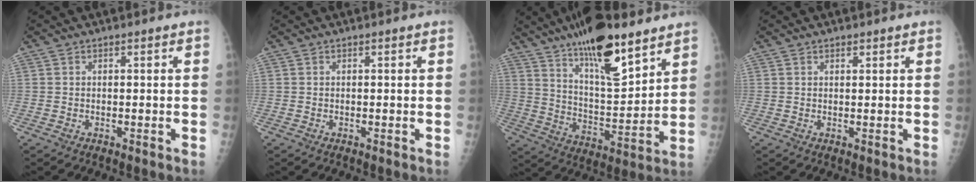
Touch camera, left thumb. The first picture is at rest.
{"total": 0.0}
{"total": 19.3, "force": [13.0, 5.9, 13.0], "torque": [-0.194, -0.070, 0.224]}
{"total": 1.0, "force": [0.7, 0.5, 0.5], "torque": [-0.004, -0.004, 0.010]}